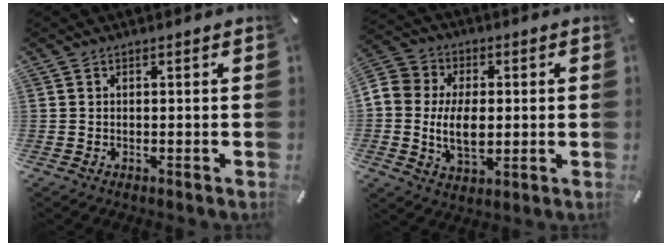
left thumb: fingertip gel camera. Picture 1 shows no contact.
{"total": 11.3, "force": [-1.0, 8.4, 7.5], "torque": [-0.145, 0.005, -0.018]}